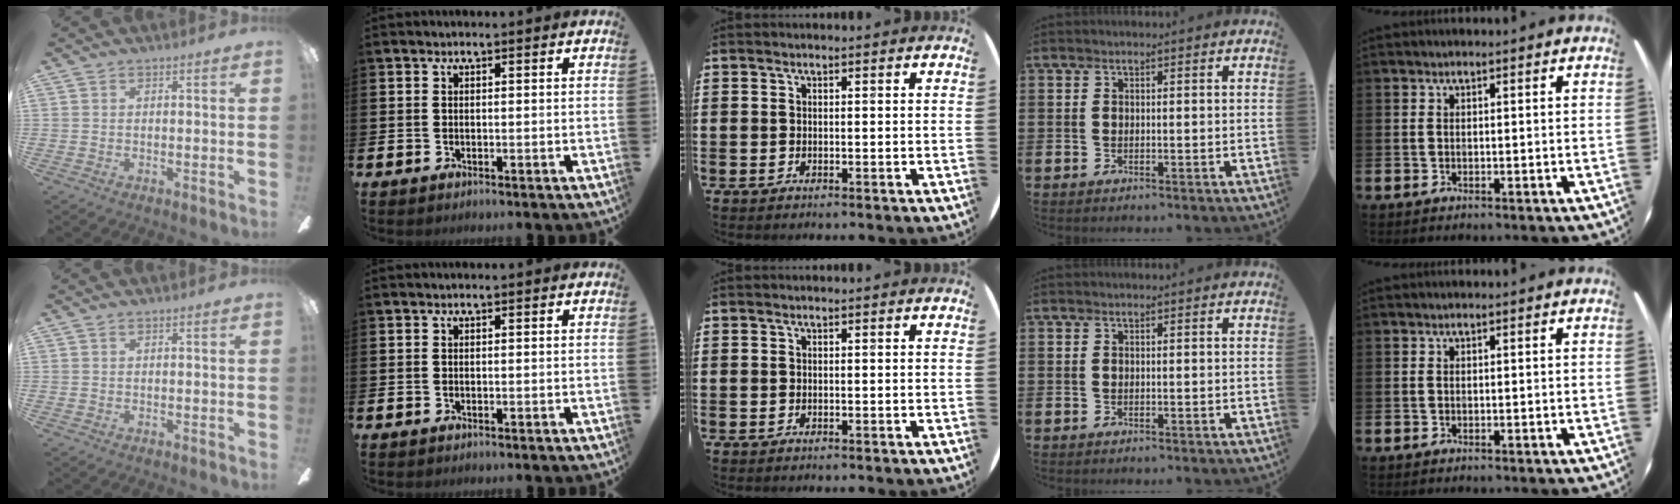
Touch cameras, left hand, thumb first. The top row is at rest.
{}